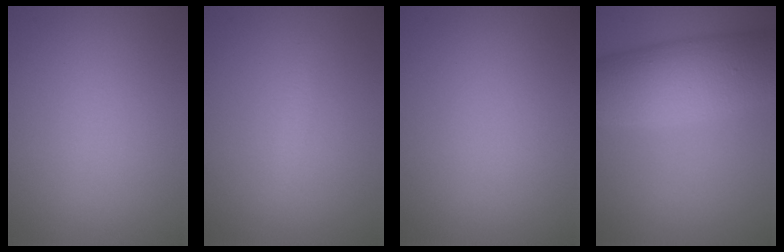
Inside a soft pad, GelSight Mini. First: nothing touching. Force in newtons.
{"total": 0.9, "press": 0.9, "slide": 0.0}
{"total": 0.0}
{"total": 9.0, "press": 9.0, "slide": 0.2}